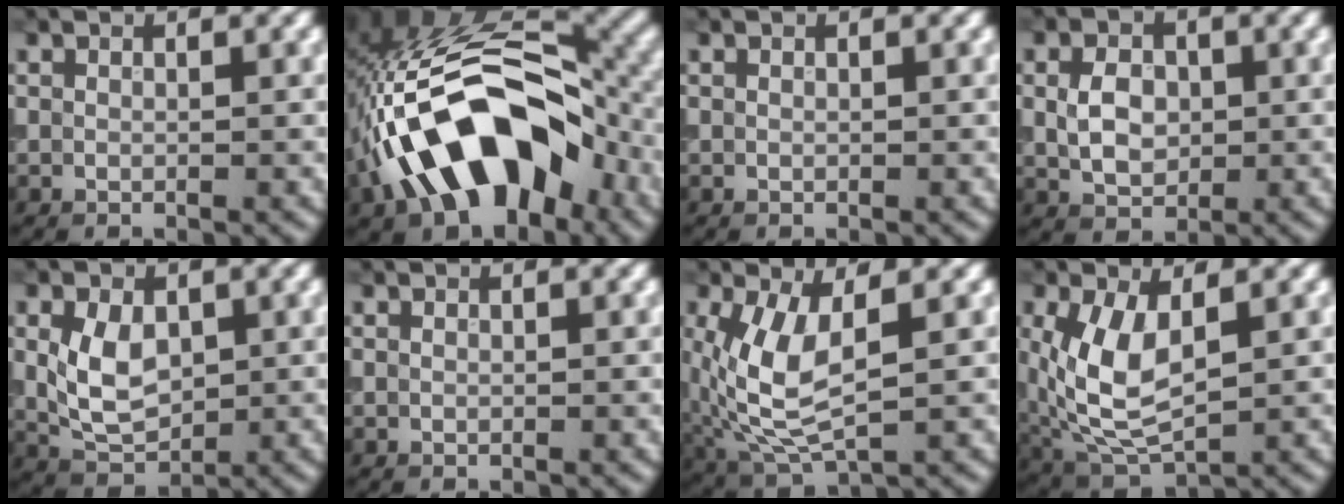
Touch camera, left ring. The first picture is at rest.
{"total": 13.8, "force": [-4.9, 7.1, 10.7], "torque": [-0.176, 0.023, -0.092]}
{"total": 0.0}
{"total": 3.5, "force": [0.2, 2.6, 2.4], "torque": [-0.050, 0.002, 0.000]}
{"total": 4.7, "force": [0.5, 3.1, 3.5], "torque": [-0.078, 0.001, 0.011]}
{"total": 0.0}
{"total": 6.3, "force": [0.5, 2.9, 5.6], "torque": [-0.140, -0.009, 0.017]}
{"total": 6.7, "force": [0.8, 3.5, 5.7], "torque": [-0.141, -0.002, 0.019]}